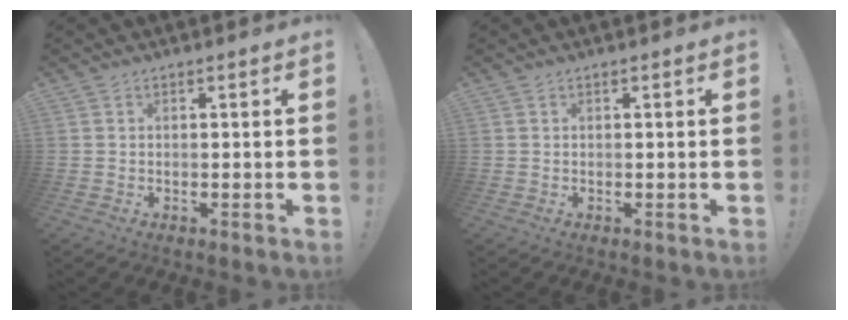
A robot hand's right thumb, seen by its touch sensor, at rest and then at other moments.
{"total": 0.0}